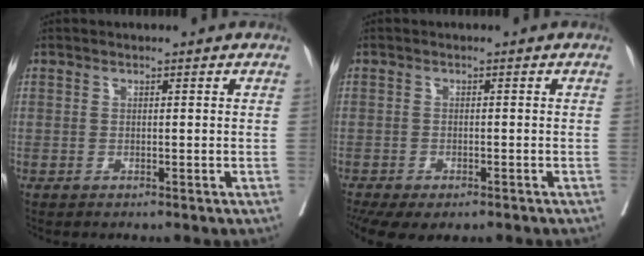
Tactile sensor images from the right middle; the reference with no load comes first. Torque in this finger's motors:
{"motor_torque": [1.07, -1.07, 0.26, 0.06]}